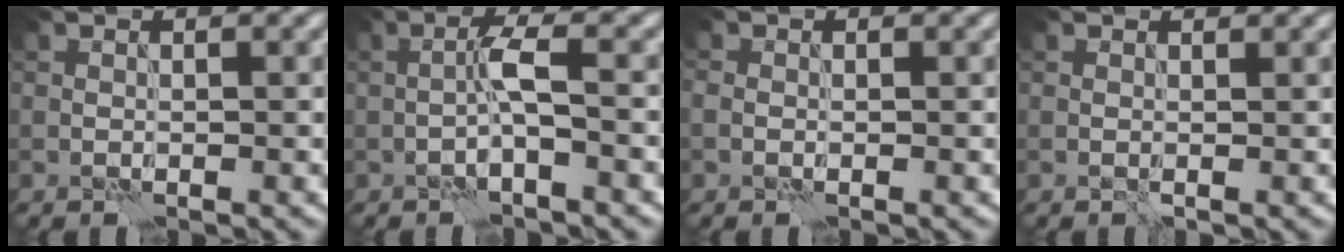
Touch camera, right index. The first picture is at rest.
{"total": 2.4, "force": [-0.8, 0.1, 2.3], "torque": [-0.044, 0.012, -0.019]}
{"total": 1.1, "force": [-0.4, 0.9, 0.5], "torque": [-0.012, -0.002, -0.008]}
{"total": 0.6, "force": [0.5, 0.0, 0.2], "torque": [-0.006, -0.001, 0.008]}